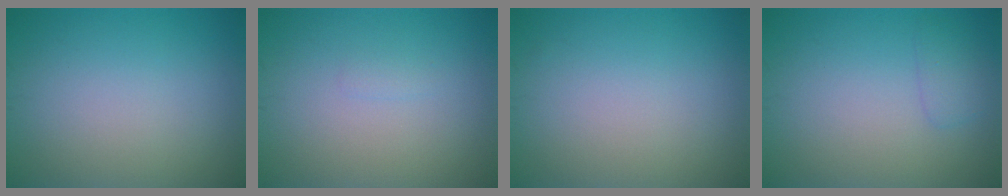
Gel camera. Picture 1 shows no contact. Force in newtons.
{"total": 0.5, "press": 0.5, "slide": 0.1}
{"total": 0.0}
{"total": 1.4, "press": 1.4, "slide": 0.1}